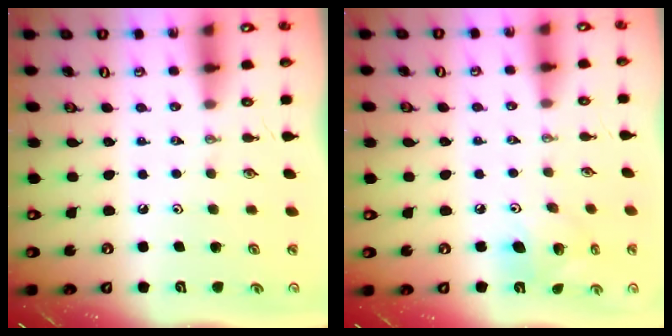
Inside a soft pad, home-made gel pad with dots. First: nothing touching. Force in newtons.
{"total": 9.7, "press": 9.5, "slide": 2.0}